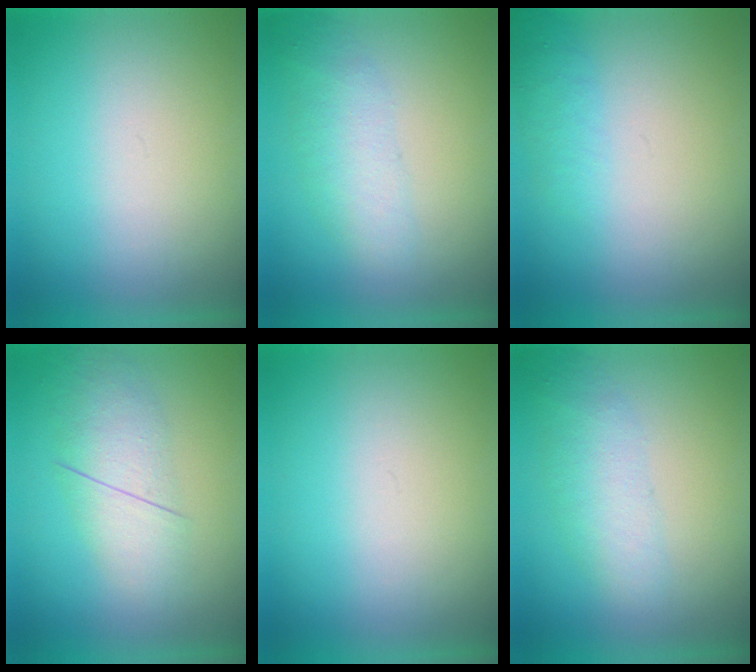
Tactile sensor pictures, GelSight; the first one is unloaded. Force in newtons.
{"total": 2.3}
{"total": 1.3}
{"total": 2.7}
{"total": 0.0}
{"total": 2.3}